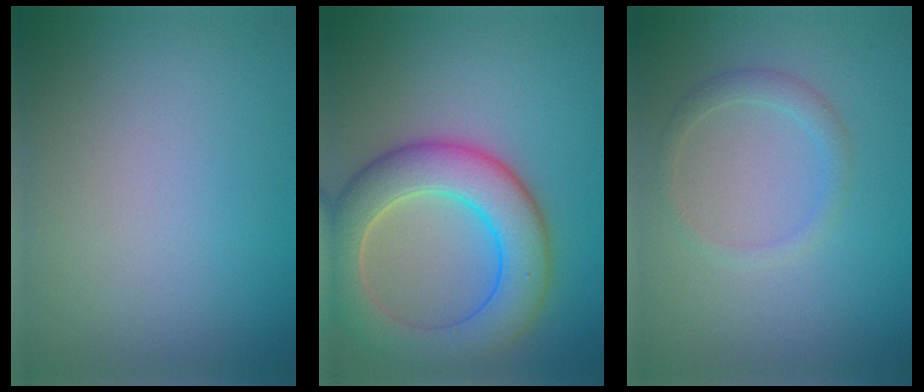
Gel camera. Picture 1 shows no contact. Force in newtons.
{"total": 8.1, "press": 8.1, "slide": 0.5}
{"total": 1.5, "press": 1.5, "slide": 0.1}